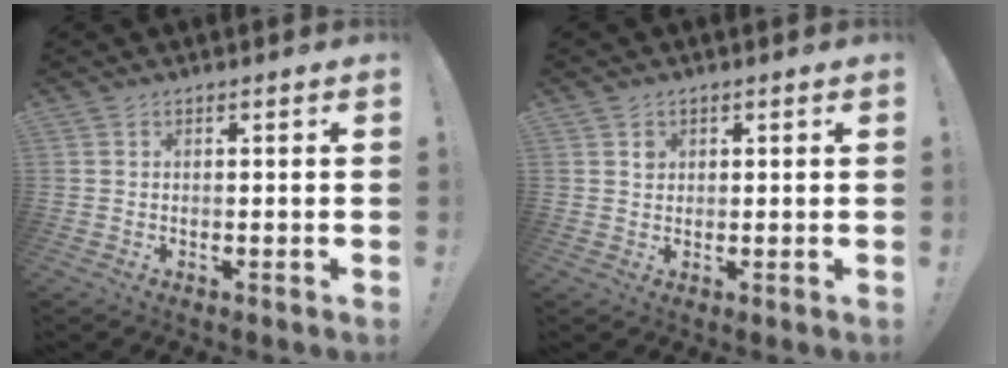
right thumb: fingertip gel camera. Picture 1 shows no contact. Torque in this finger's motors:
{"motor_torque": [0.05, 0.28, 0.29, -0.07, -0.03]}